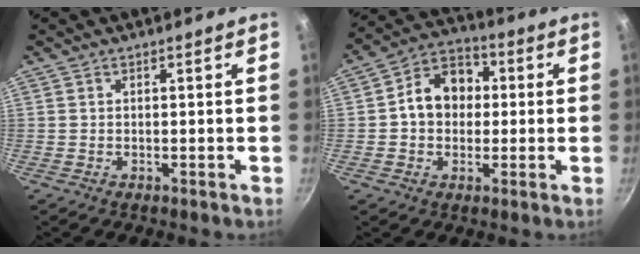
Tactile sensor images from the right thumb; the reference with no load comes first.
{"total": 10.8, "force": [0.6, 8.6, 6.5], "torque": [-0.065, 0.026, -0.009]}